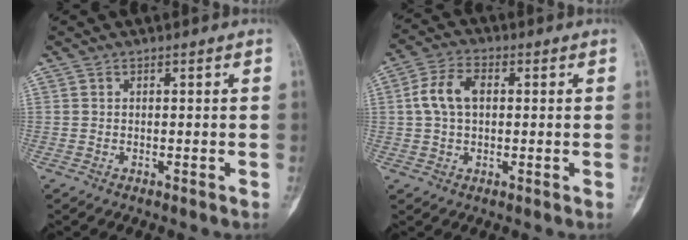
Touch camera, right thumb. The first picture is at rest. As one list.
[{"total": 7.4, "force": [0.9, 4.7, 5.7], "torque": [-0.113, 0.019, 0.014]}]